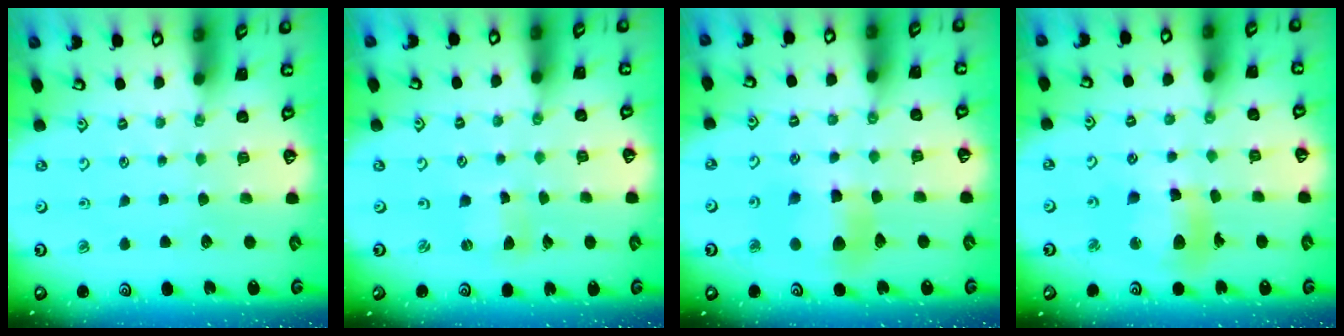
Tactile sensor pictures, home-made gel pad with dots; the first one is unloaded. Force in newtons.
{"total": 2.0, "press": 2.0, "slide": 0.1}
{"total": 8.9, "press": 8.8, "slide": 1.2}
{"total": 12.3, "press": 12.2, "slide": 1.7}